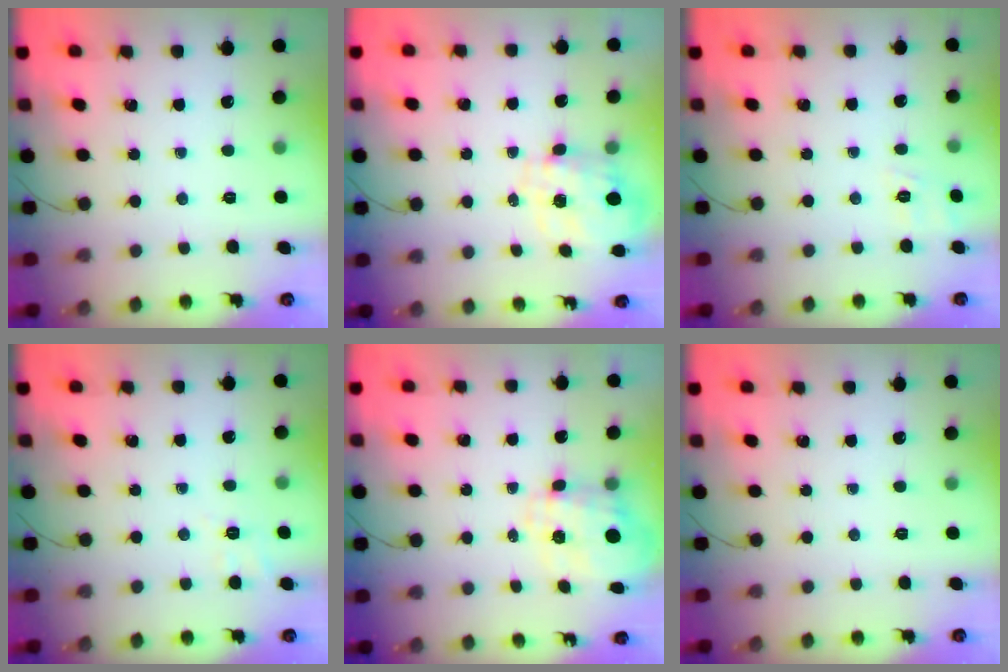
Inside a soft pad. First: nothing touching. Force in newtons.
{"total": 8.3, "press": 8.2, "slide": 0.8}
{"total": 3.5, "press": 3.1, "slide": 1.6}
{"total": 3.8, "press": 3.1, "slide": 2.2}
{"total": 3.4, "press": 3.2, "slide": 1.2}
{"total": 0.0}